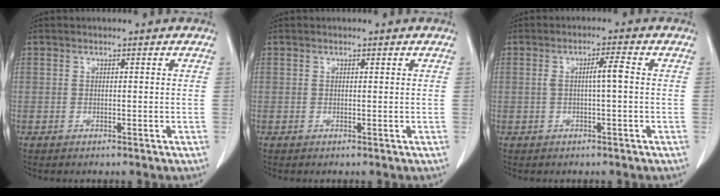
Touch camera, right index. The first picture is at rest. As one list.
[{"total": 0.0}, {"total": 3.0, "force": [0.1, 0.0, 3.0], "torque": [-0.054, 0.003, 0.001]}]